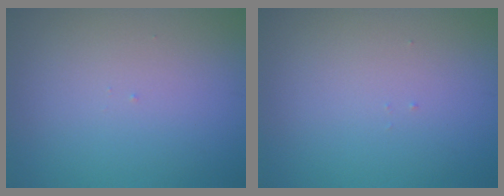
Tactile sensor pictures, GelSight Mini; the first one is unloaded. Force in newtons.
{"total": 0.0}